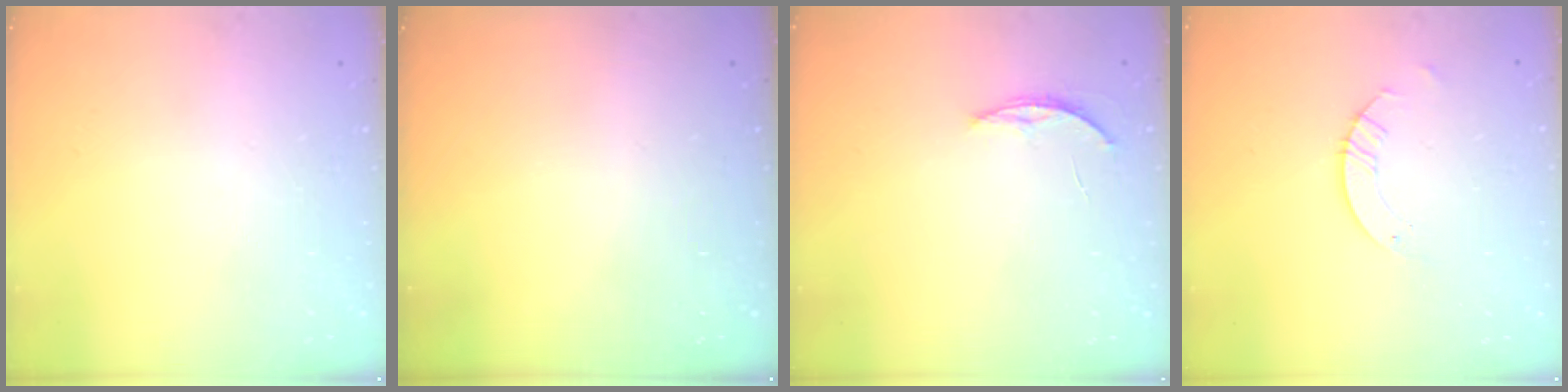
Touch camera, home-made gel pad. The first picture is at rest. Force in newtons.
{"total": 0.0}
{"total": 3.7, "press": 3.7, "slide": 0.5}
{"total": 3.2, "press": 3.2, "slide": 0.3}